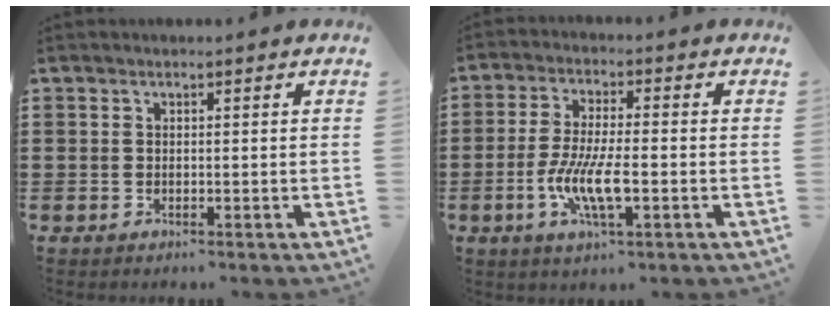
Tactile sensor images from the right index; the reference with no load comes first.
{"total": 7.9, "force": [-2.5, 2.1, 7.2], "torque": [-0.151, -0.010, -0.049]}